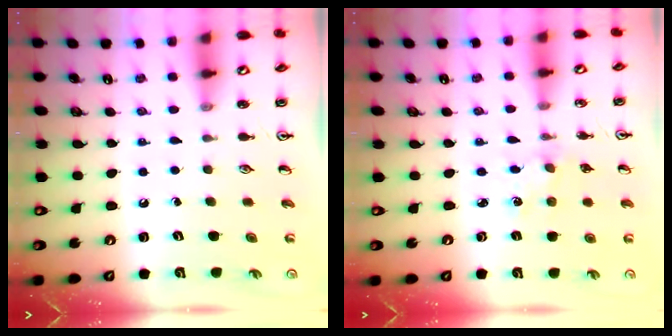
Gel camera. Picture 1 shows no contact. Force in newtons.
{"total": 2.2, "press": 2.2, "slide": 0.2}